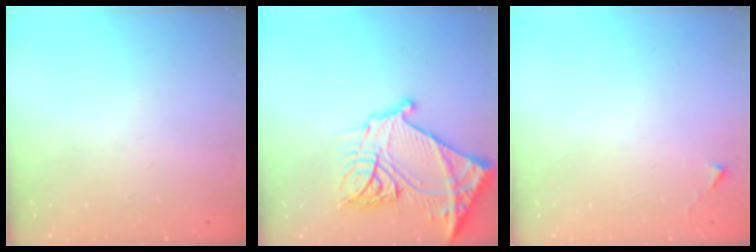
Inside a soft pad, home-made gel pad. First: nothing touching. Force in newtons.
{"total": 25.3, "press": 25.1, "slide": 2.8}
{"total": 2.7, "press": 2.6, "slide": 0.4}